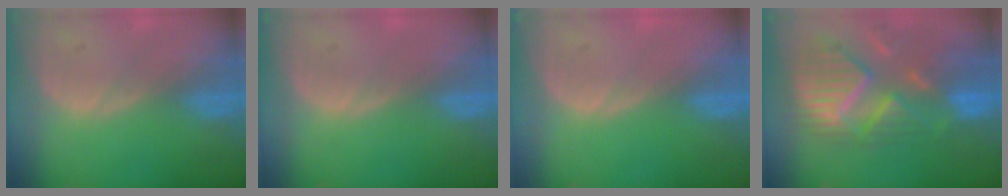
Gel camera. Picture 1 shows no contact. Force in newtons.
{"total": 0.0}
{"total": 0.0}
{"total": 12.2, "press": 10.6, "slide": 6.0}